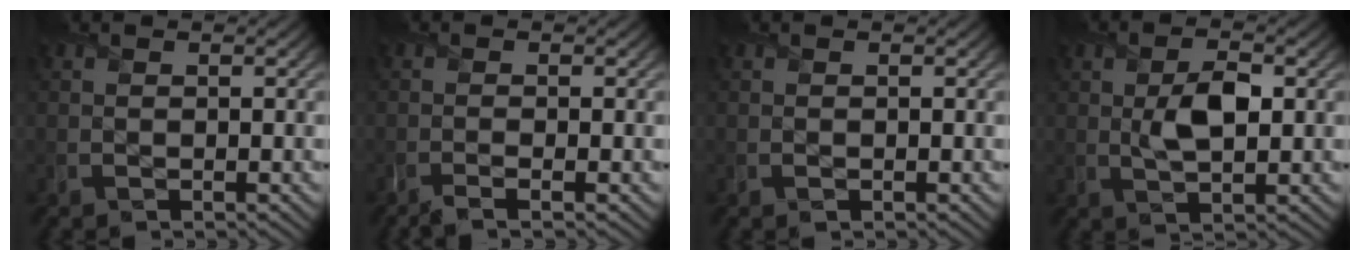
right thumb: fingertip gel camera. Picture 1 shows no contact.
{"total": 1.7, "force": [-0.9, 0.2, 1.5], "torque": [-0.020, 0.003, -0.032]}
{"total": 0.0}
{"total": 5.1, "force": [0.6, 2.4, 4.4], "torque": [-0.085, 0.000, 0.012]}